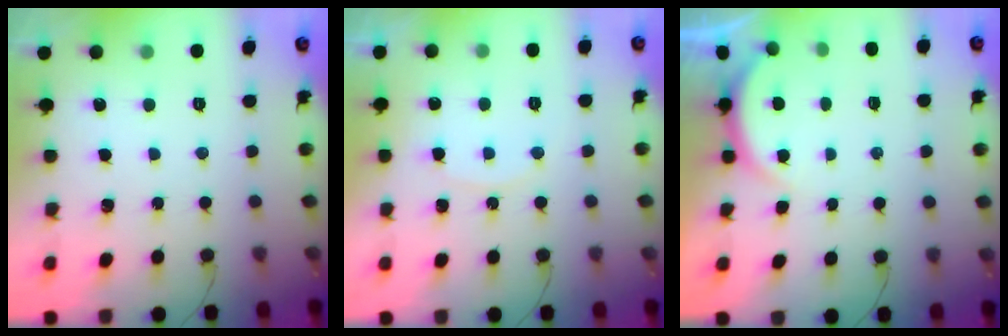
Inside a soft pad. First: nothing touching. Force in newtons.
{"total": 6.6, "press": 6.6, "slide": 0.5}
{"total": 2.9, "press": 2.2, "slide": 1.8}